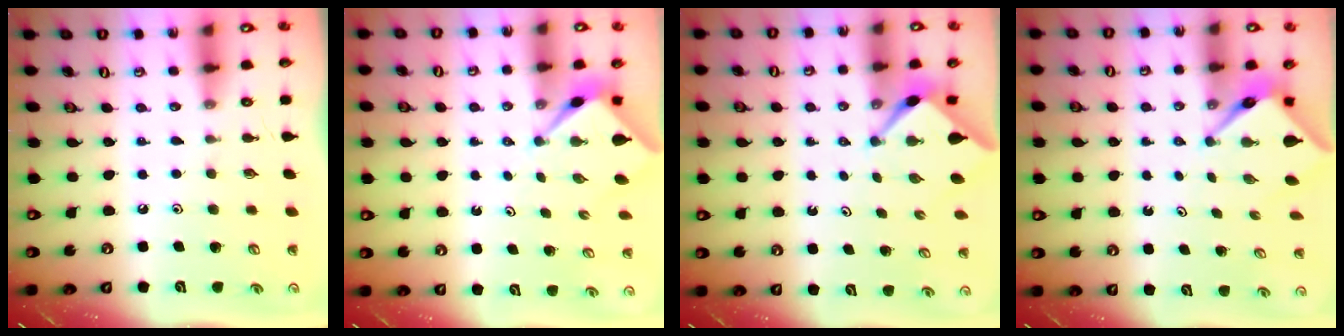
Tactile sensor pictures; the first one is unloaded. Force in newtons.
{"total": 2.6, "press": 2.6, "slide": 0.3}
{"total": 2.6, "press": 2.6, "slide": 0.3}
{"total": 3.9, "press": 3.9, "slide": 0.2}